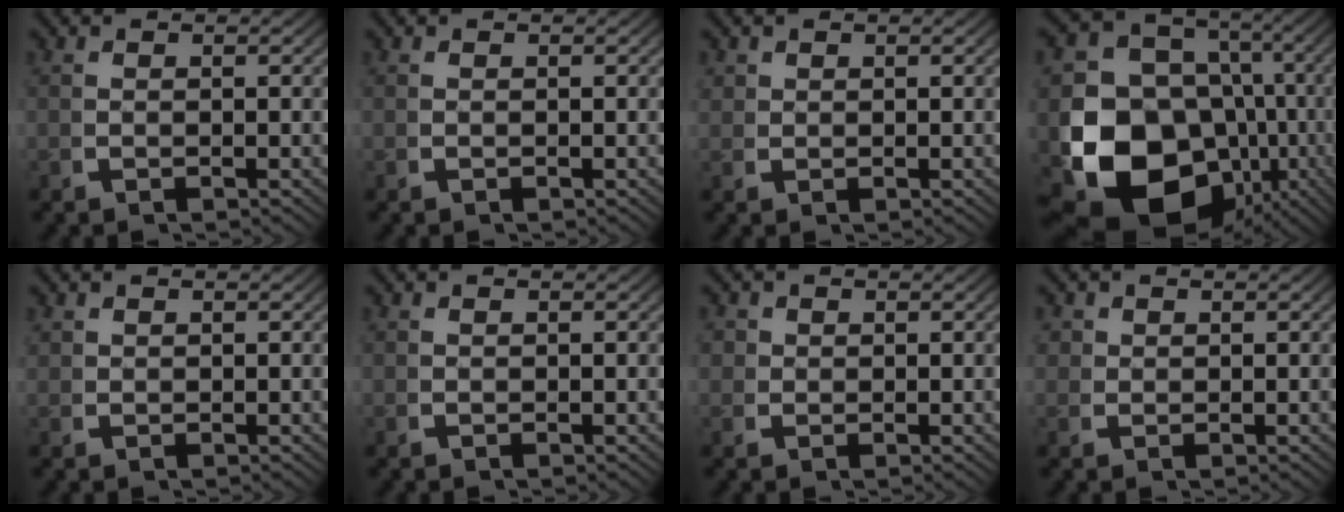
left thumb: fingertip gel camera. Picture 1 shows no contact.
{"total": 0.0}
{"total": 1.3, "force": [0.9, 0.9, 0.3], "torque": [-0.007, -0.006, 0.024]}
{"total": 21.1, "force": [-5.5, 15.8, 13.0], "torque": [-0.258, -0.090, -0.059]}
{"total": 0.8, "force": [0.7, 0.2, 0.0], "torque": [0.000, -0.004, 0.020]}
{"total": 0.0}
{"total": 2.0, "force": [0.7, 1.8, 0.7], "torque": [-0.018, -0.009, 0.014]}
{"total": 1.9, "force": [0.9, 1.5, 0.6], "torque": [-0.015, -0.009, 0.020]}